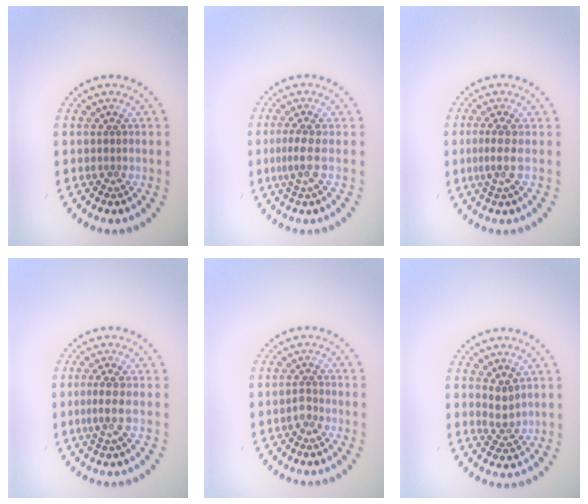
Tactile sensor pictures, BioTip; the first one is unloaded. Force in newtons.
{"total": 1.7, "press": 1.3, "slide": 1.2}
{"total": 2.1, "press": 1.4, "slide": 1.5}
{"total": 2.1, "press": 1.4, "slide": 1.5}
{"total": 0.9, "press": 0.6, "slide": 0.6}
{"total": 1.8, "press": 1.4, "slide": 1.1}